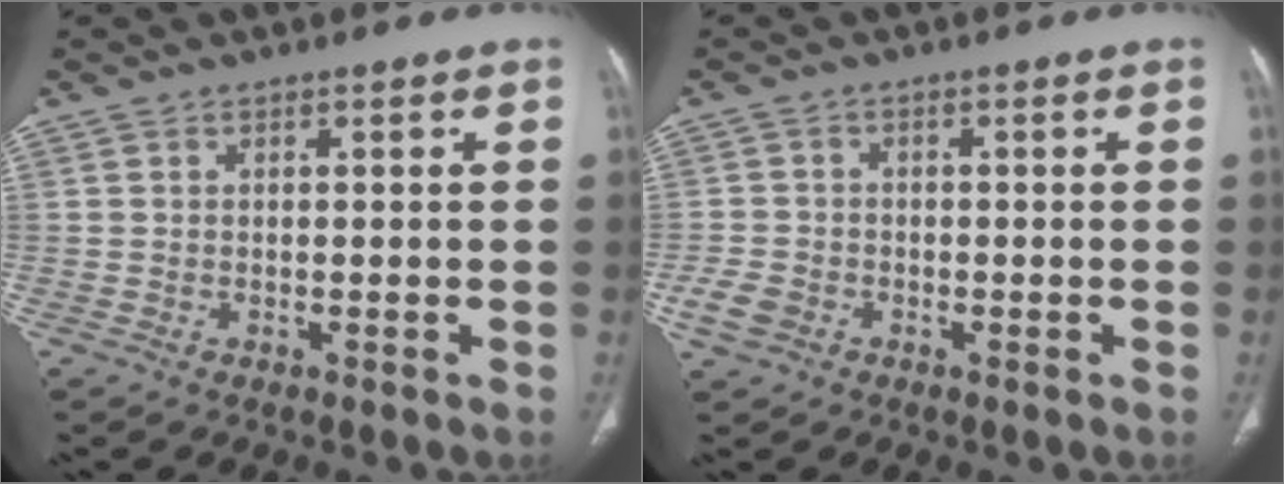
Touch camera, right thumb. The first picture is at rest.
{"total": 4.0, "force": [-1.7, 3.1, 1.8], "torque": [-0.034, 0.013, -0.030]}